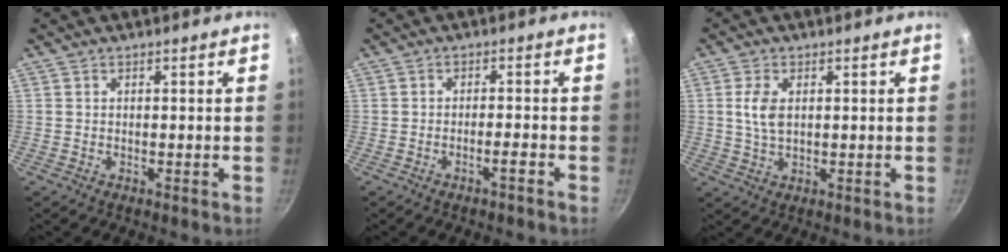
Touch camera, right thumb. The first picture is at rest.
{"total": 2.0, "force": [-1.5, -0.1, 1.4], "torque": [-0.027, 0.012, -0.023]}
{"total": 4.9, "force": [1.0, 2.7, 3.9], "torque": [-0.079, 0.000, 0.021]}